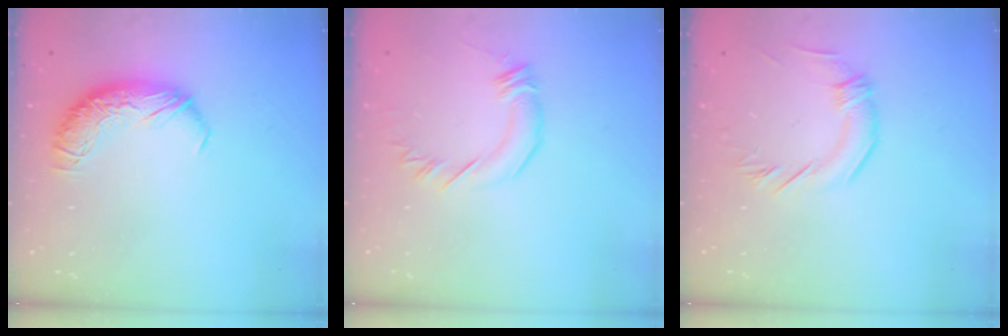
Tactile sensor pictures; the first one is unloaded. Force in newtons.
{"total": 1.9, "press": 1.9, "slide": 0.4}
{"total": 2.3, "press": 1.9, "slide": 1.4}